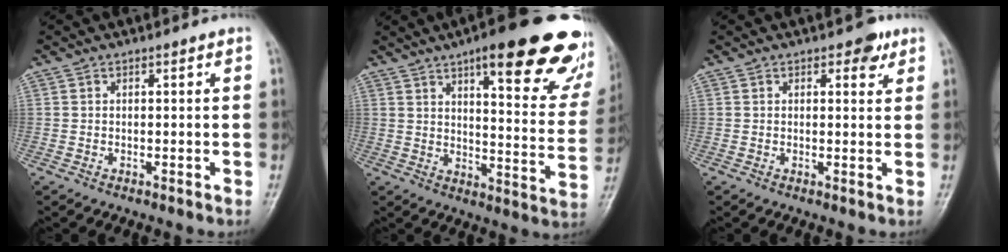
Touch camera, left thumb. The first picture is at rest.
{"total": 26.2, "force": [16.7, 7.0, 19.0], "torque": [-0.205, -0.062, 0.209]}
{"total": 2.8, "force": [1.6, 1.5, 1.7], "torque": [-0.007, -0.005, 0.017]}